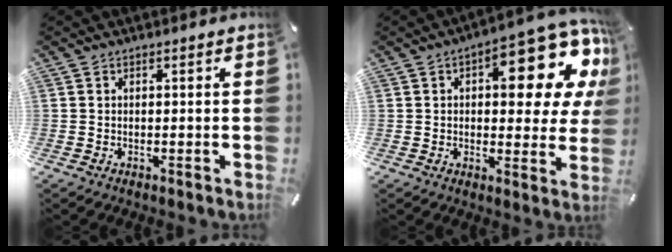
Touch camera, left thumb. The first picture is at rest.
{"total": 16.3, "force": [7.4, 6.9, 12.8], "torque": [-0.156, -0.063, 0.116]}